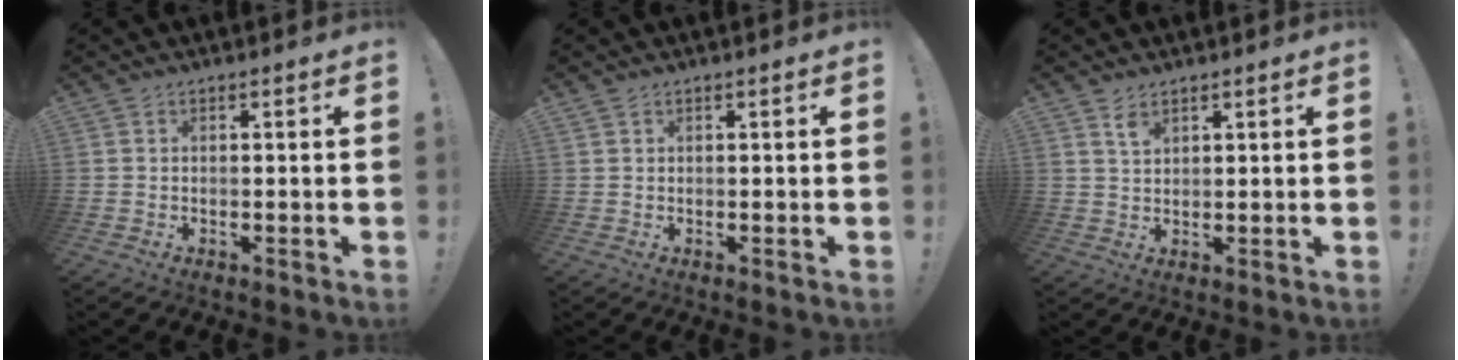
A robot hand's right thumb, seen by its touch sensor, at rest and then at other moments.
{"total": 0.5, "force": [0.5, 0.1, 0.2], "torque": [-0.004, -0.001, 0.010]}
{"total": 3.4, "force": [2.4, 1.6, 1.7], "torque": [-0.013, -0.020, 0.040]}